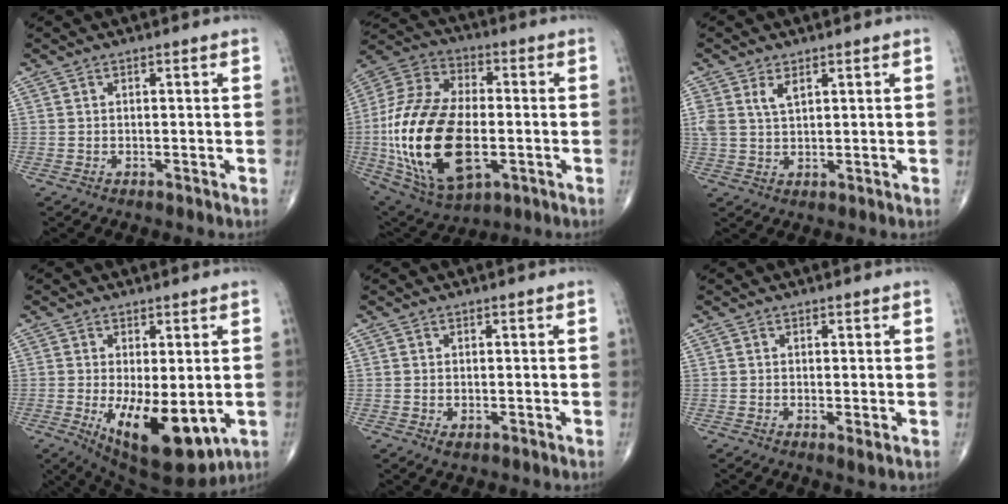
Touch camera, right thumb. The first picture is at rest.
{"total": 26.8, "force": [-4.1, 14.7, 22.0], "torque": [-0.449, 0.004, -0.056]}
{"total": 3.9, "force": [2.0, 2.0, 2.8], "torque": [-0.056, -0.001, 0.045]}
{"total": 13.8, "force": [-2.9, 5.8, 12.2], "torque": [-0.183, -0.026, -0.024]}
{"total": 1.2, "force": [-0.2, 0.7, 0.9], "torque": [-0.014, -0.003, -0.001]}
{"total": 1.2, "force": [0.0, 0.2, 1.2], "torque": [-0.021, -0.006, -0.002]}